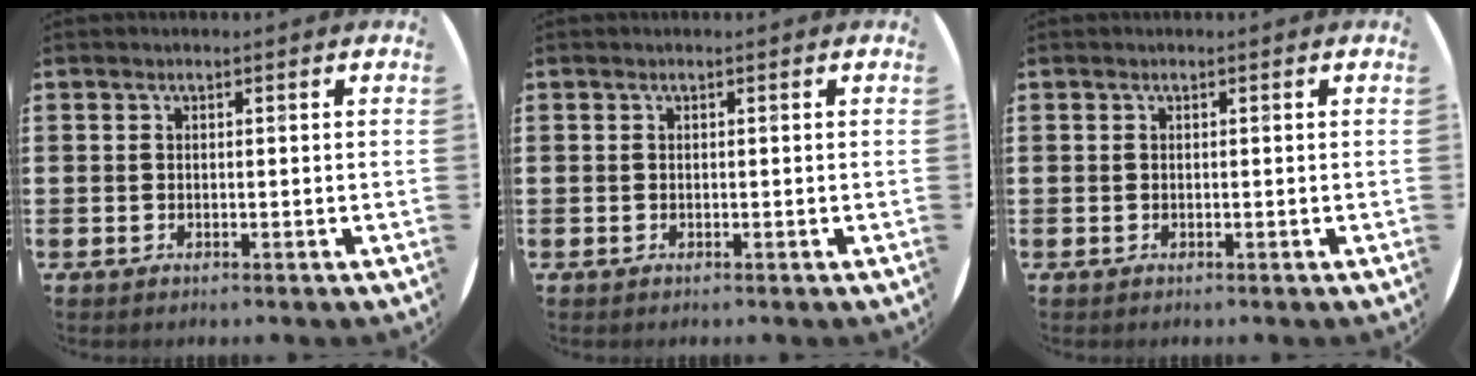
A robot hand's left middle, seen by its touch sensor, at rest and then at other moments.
{"total": 0.0}
{"total": 0.0}